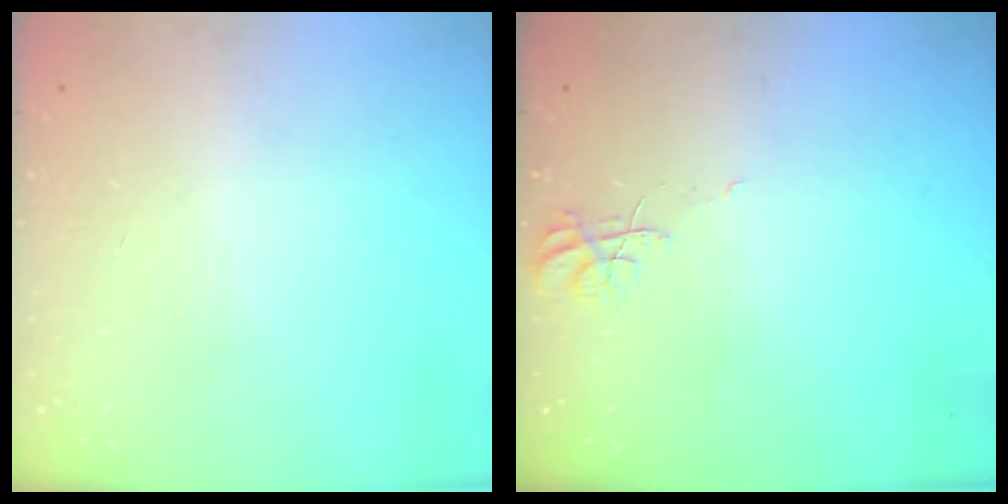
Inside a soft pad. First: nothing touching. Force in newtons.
{"total": 6.5, "press": 6.5, "slide": 0.4}